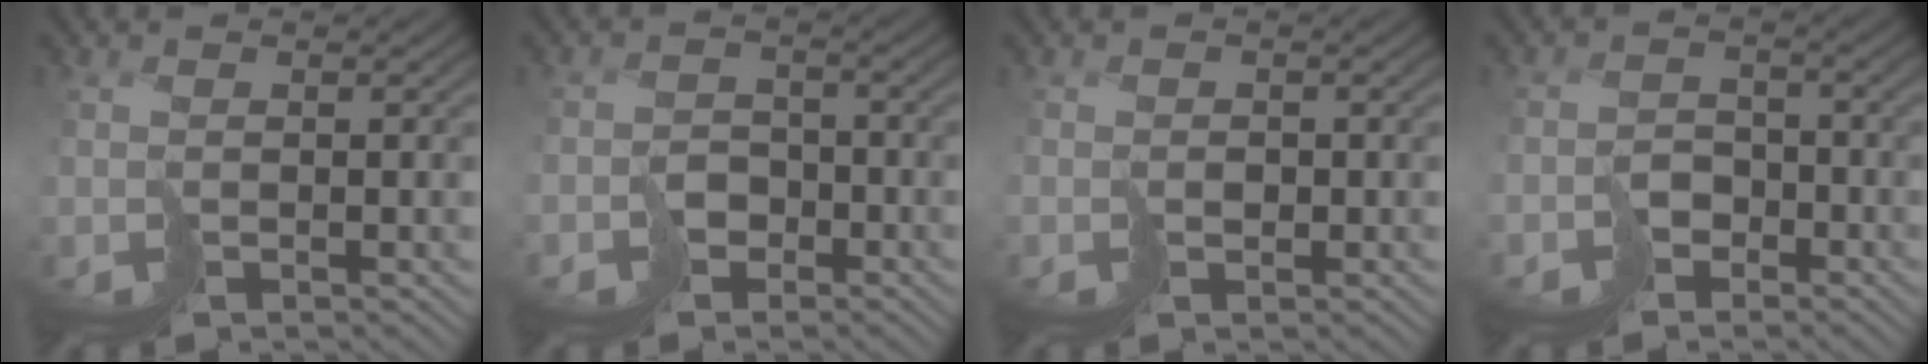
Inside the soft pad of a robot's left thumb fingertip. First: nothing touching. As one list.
[{"total": 2.9, "force": [-2.3, 1.8, -0.1], "torque": [0.020, 0.004, -0.043]}, {"total": 0.6, "force": [0.0, 0.5, -0.3], "torque": [0.013, 0.003, 0.000]}, {"total": 3.2, "force": [-2.6, 1.8, 0.0], "torque": [0.017, 0.004, -0.051]}]